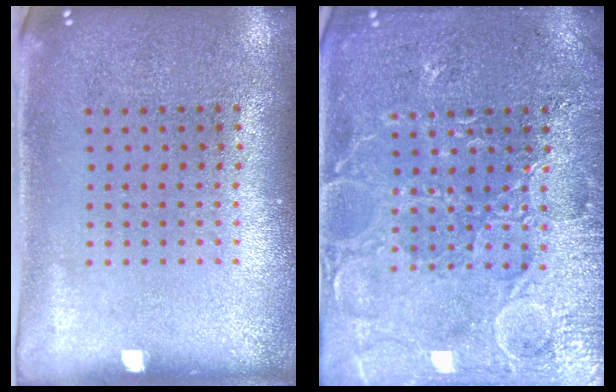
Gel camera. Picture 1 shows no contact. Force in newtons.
{"total": 5.9, "press": 5.9, "slide": 0.7}